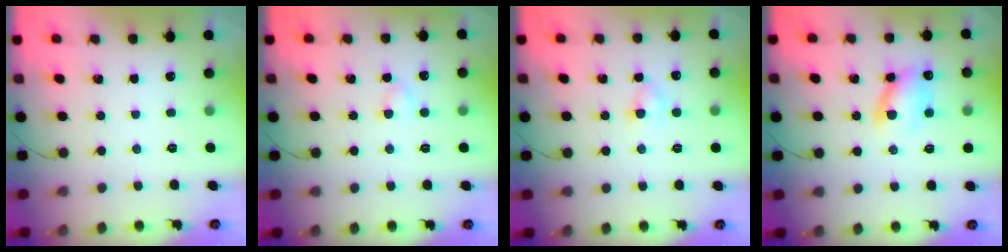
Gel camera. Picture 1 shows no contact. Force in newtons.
{"total": 2.3, "press": 2.1, "slide": 0.9}
{"total": 2.1, "press": 1.9, "slide": 0.9}
{"total": 10.4, "press": 10.3, "slide": 1.3}